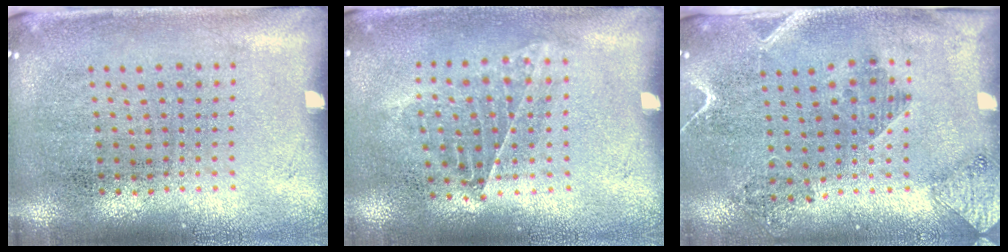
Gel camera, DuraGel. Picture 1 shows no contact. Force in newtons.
{"total": 0.9, "press": 0.8, "slide": 0.4}
{"total": 1.9, "press": 1.6, "slide": 0.9}